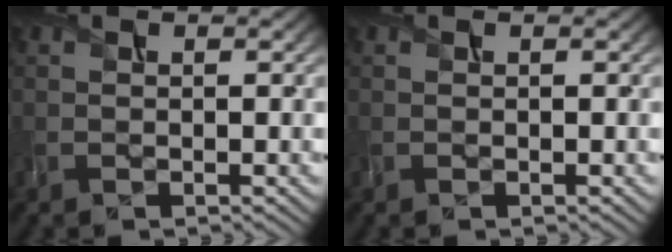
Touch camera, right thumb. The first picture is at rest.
{"total": 0.0}